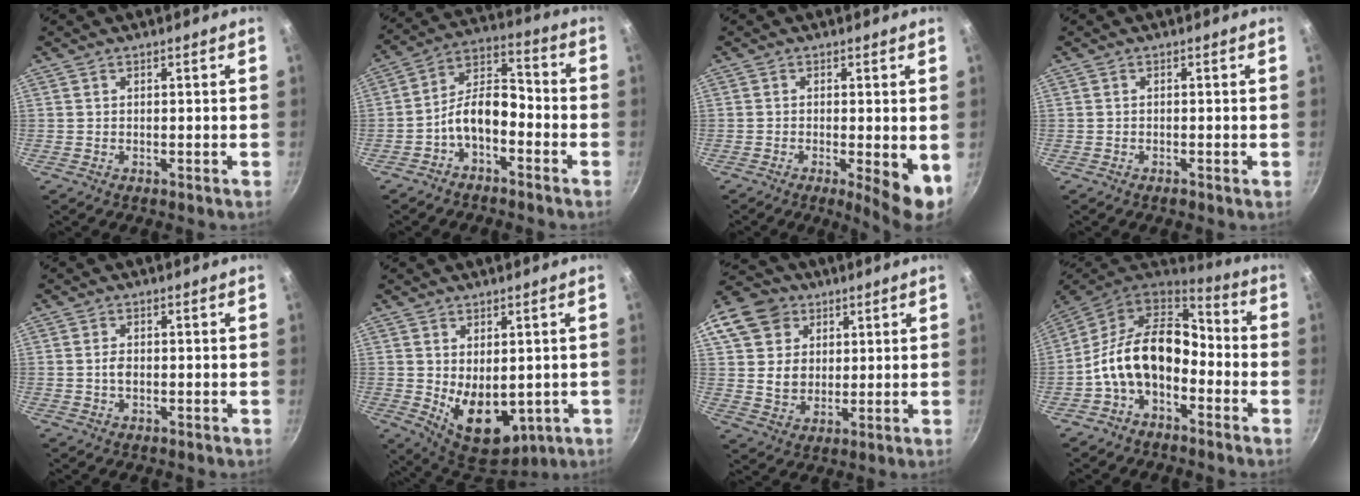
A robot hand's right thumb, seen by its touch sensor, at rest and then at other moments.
{"total": 9.3, "force": [-4.1, 5.0, 6.6], "torque": [-0.105, 0.061, -0.084]}
{"total": 6.9, "force": [-1.4, 1.7, 6.6], "torque": [-0.087, -0.011, -0.015]}
{"total": 0.7, "force": [-0.5, 0.2, 0.5], "torque": [-0.011, 0.004, -0.009]}
{"total": 1.9, "force": [-0.2, 1.2, 1.5], "torque": [-0.027, 0.005, -0.005]}
{"total": 11.9, "force": [-1.0, 7.6, 9.1], "torque": [-0.111, -0.023, 0.011]}
{"total": 15.7, "force": [6.5, 12.7, 6.7], "torque": [-0.123, 0.007, 0.119]}
{"total": 15.6, "force": [-3.6, 10.2, 11.2], "torque": [-0.172, 0.056, -0.083]}